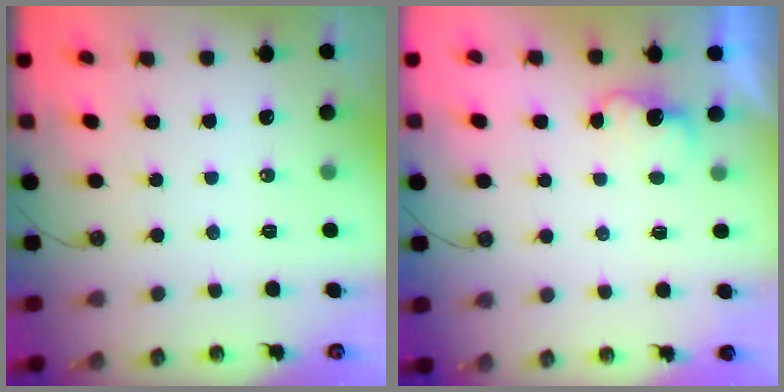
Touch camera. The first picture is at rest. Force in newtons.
{"total": 2.9, "press": 2.8, "slide": 0.8}